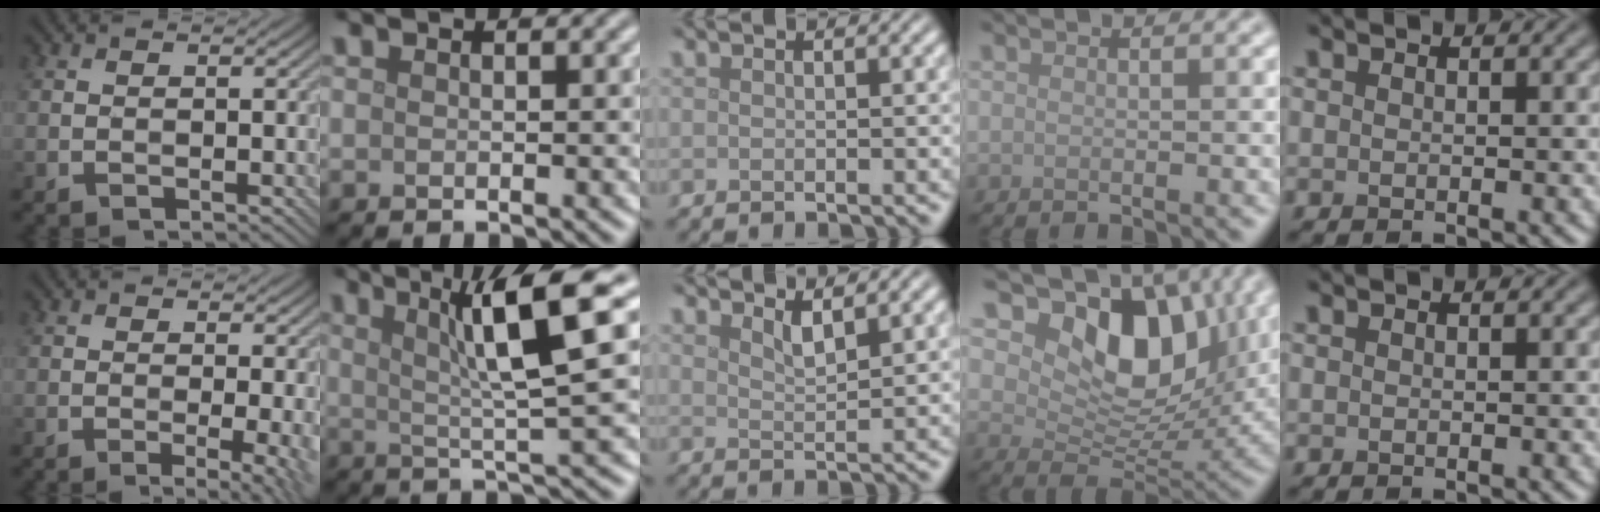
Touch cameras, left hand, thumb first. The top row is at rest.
{"thumb": {"total": 5.0, "force": [-0.7, 1.1, 4.9], "torque": [-0.071, -0.007, -0.008]}, "index": {"total": 8.3, "force": [2.7, 1.1, 7.8], "torque": [-0.110, 0.014, 0.043]}, "middle": {"total": 1.8, "force": [1.5, 0.4, 1.0], "torque": [-0.017, -0.002, 0.027]}, "ring": {"total": 10.9, "force": [4.3, 6.9, 7.3], "torque": [-0.114, -0.013, 0.075]}}